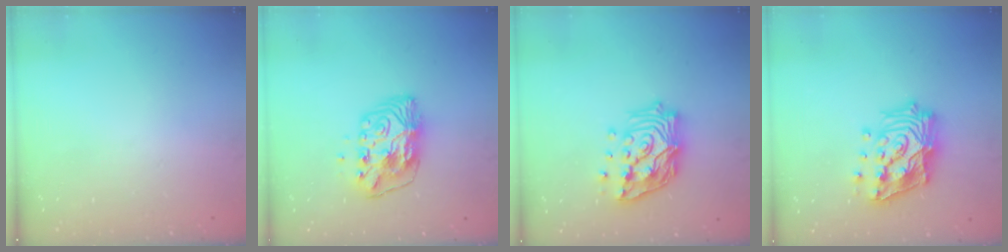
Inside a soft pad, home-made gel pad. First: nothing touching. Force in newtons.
{"total": 10.4, "press": 10.4, "slide": 1.1}
{"total": 18.1, "press": 17.9, "slide": 2.6}
{"total": 20.1, "press": 19.9, "slide": 3.0}